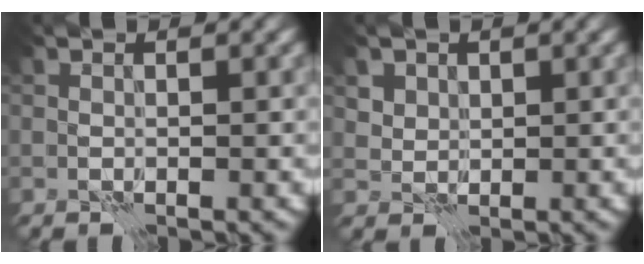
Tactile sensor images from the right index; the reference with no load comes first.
{"total": 2.5, "force": [1.5, 1.9, 0.8], "torque": [-0.042, -0.003, 0.042]}